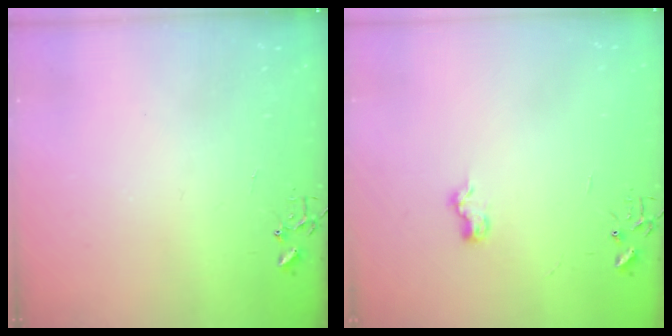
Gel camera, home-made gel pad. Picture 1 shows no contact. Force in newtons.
{"total": 6.3, "press": 6.3, "slide": 0.8}